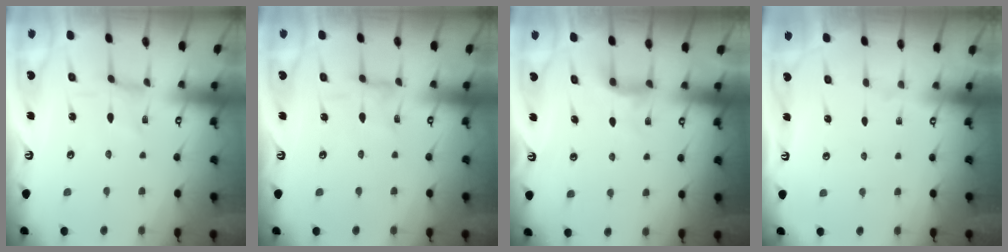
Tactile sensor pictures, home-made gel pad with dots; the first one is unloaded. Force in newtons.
{"total": 1.7, "press": 1.7, "slide": 0.0}
{"total": 5.7, "press": 5.6, "slide": 0.6}
{"total": 0.0}